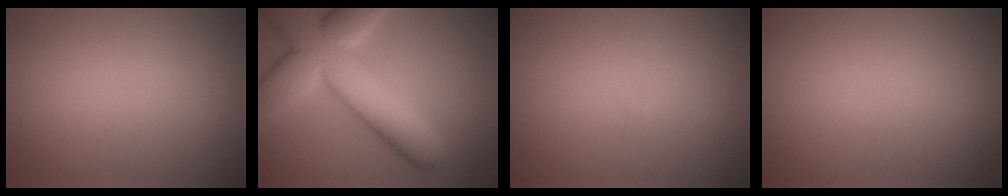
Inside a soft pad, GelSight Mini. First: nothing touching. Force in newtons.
{"total": 12.4, "press": 12.3, "slide": 1.2}
{"total": 0.0}
{"total": 0.0}